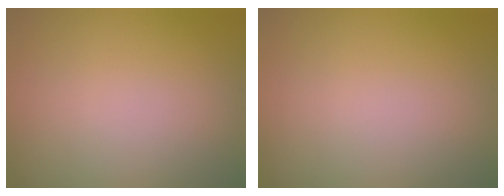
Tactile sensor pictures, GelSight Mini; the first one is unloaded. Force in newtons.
{"total": 0.0}